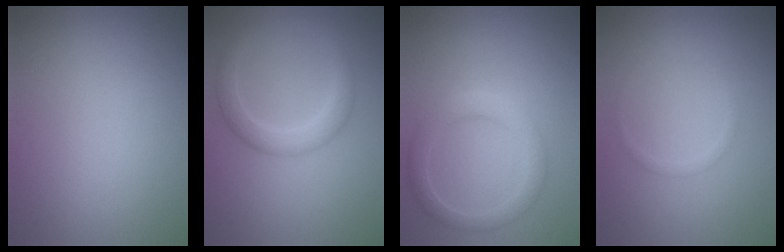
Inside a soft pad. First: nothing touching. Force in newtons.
{"total": 2.9, "press": 2.8, "slide": 0.2}
{"total": 2.7, "press": 2.7, "slide": 0.1}
{"total": 0.6, "press": 0.6, "slide": 0.1}